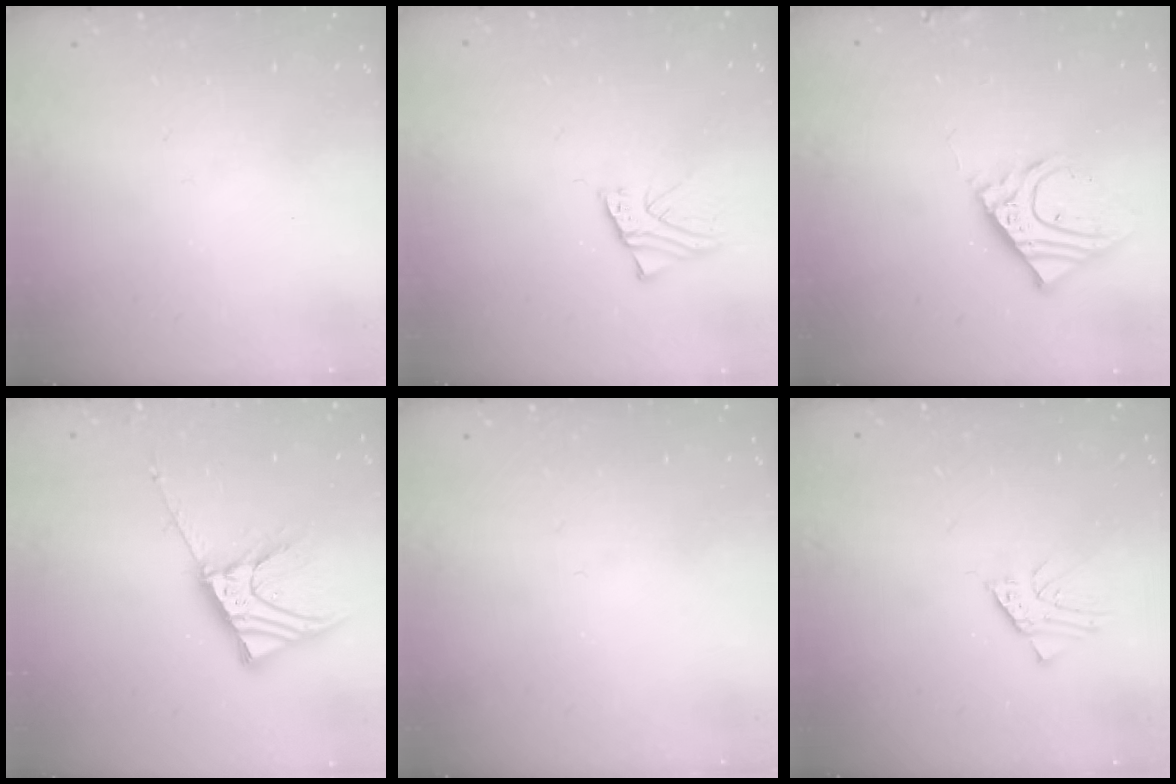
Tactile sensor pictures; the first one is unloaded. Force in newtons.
{"total": 1.8, "press": 1.8, "slide": 0.1}
{"total": 12.1, "press": 11.9, "slide": 2.0}
{"total": 12.3, "press": 12.1, "slide": 2.2}
{"total": 0.0}
{"total": 2.4, "press": 2.4, "slide": 0.2}